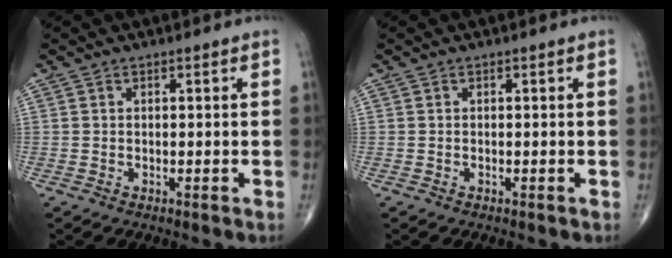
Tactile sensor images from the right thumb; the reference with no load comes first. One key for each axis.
{"total": 0.0}